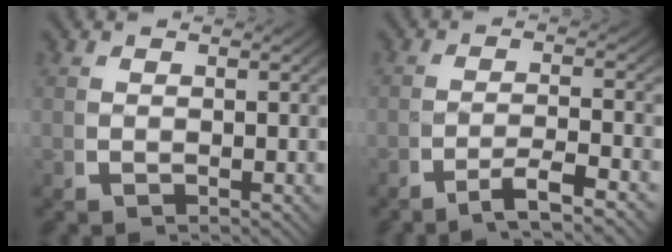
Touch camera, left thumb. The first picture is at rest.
{"total": 3.1, "force": [-1.9, 0.5, 2.3], "torque": [-0.043, 0.000, -0.036]}